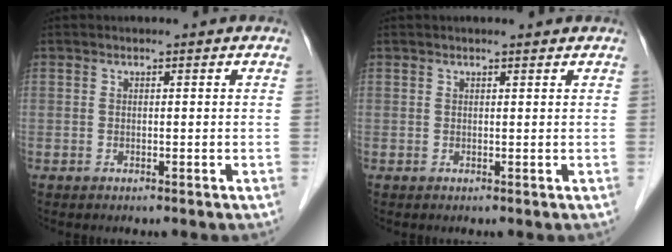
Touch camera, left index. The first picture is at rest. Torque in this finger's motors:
{"motor_torque": [0.01, -0.02, -0.01, 0.00]}